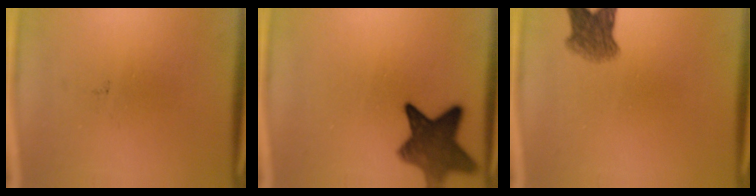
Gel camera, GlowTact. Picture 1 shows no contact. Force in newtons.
{"total": 9.3}
{"total": 4.6}